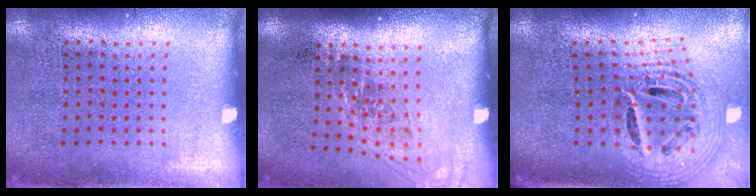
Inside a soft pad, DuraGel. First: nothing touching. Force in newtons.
{"total": 1.2, "press": 1.0, "slide": 0.8}
{"total": 2.2, "press": 1.6, "slide": 1.5}